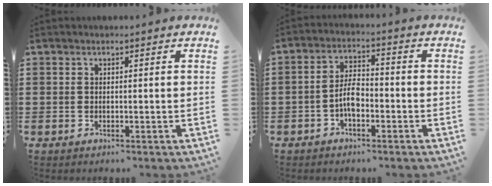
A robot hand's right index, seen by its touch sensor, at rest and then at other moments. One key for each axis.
{"total": 4.7, "fx": -1.7, "fy": 2.2, "fz": 3.8, "tx": -0.088, "ty": 0.002, "tz": -0.039}